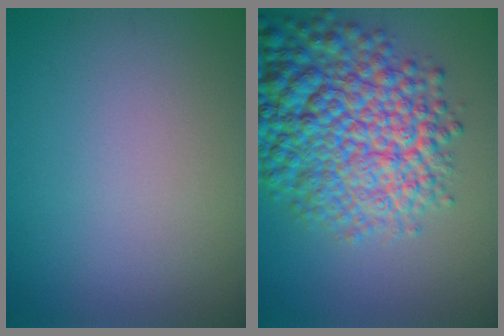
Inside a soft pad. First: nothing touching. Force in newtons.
{"total": 11.8, "press": 11.8, "slide": 0.4}